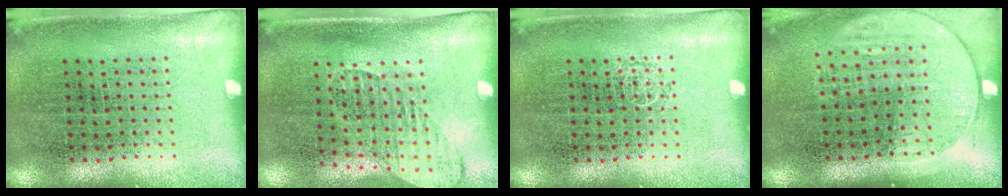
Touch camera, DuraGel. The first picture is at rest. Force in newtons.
{"total": 1.4, "press": 1.1, "slide": 0.8}
{"total": 0.6, "press": 0.6, "slide": 0.1}
{"total": 1.6, "press": 1.5, "slide": 0.7}